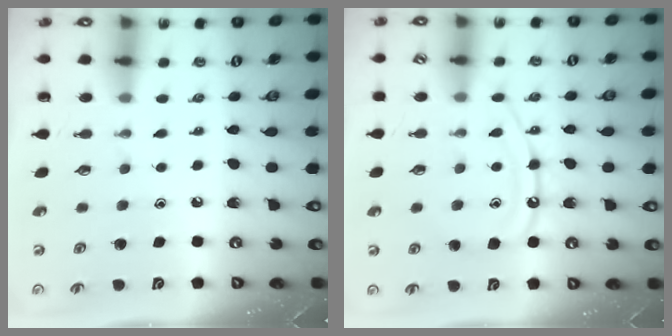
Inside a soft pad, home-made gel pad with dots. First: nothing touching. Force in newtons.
{"total": 11.8, "press": 11.8, "slide": 1.1}